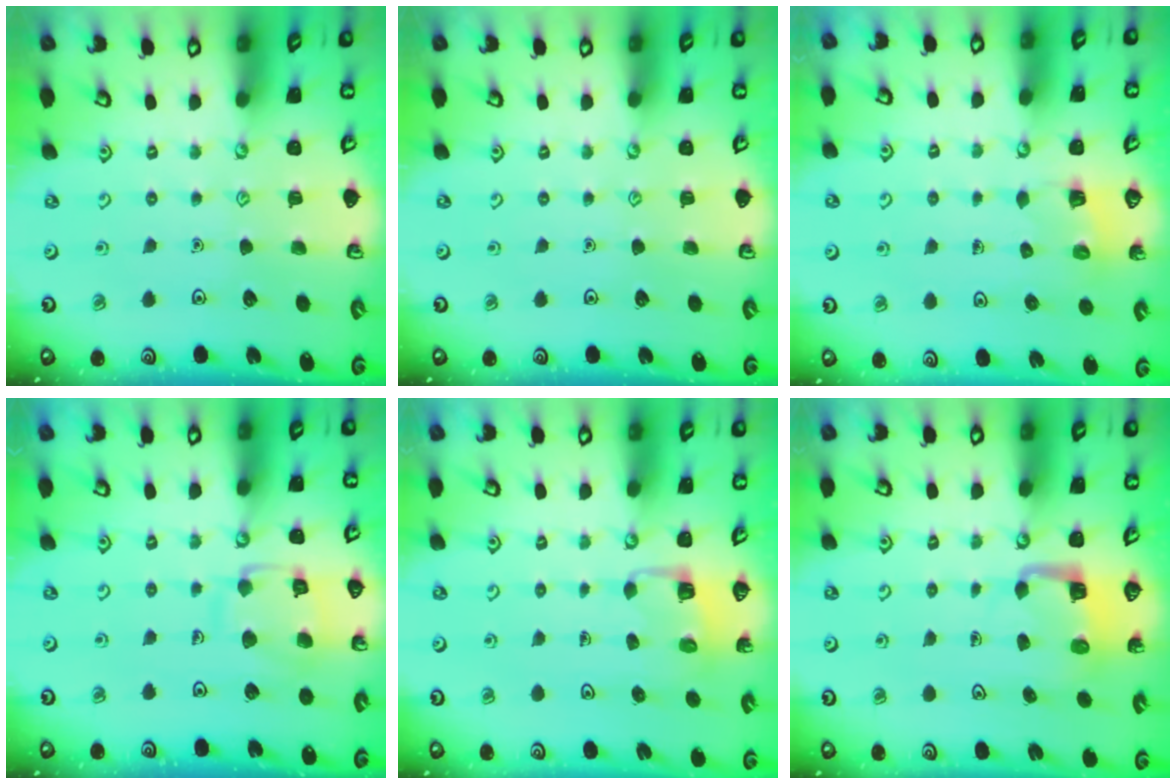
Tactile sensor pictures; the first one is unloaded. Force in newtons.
{"total": 0.0}
{"total": 2.6, "press": 2.6, "slide": 0.3}
{"total": 11.6, "press": 11.5, "slide": 0.8}
{"total": 3.3, "press": 3.3, "slide": 0.2}
{"total": 4.1, "press": 4.1, "slide": 0.1}